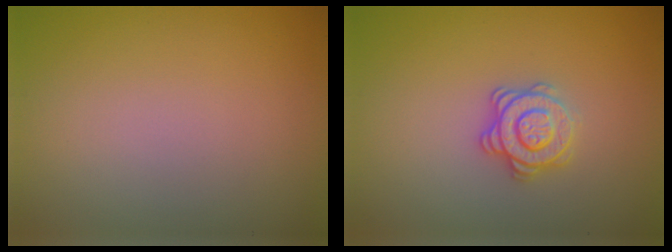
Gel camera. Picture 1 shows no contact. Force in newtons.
{"total": 2.9, "press": 2.7, "slide": 1.1}